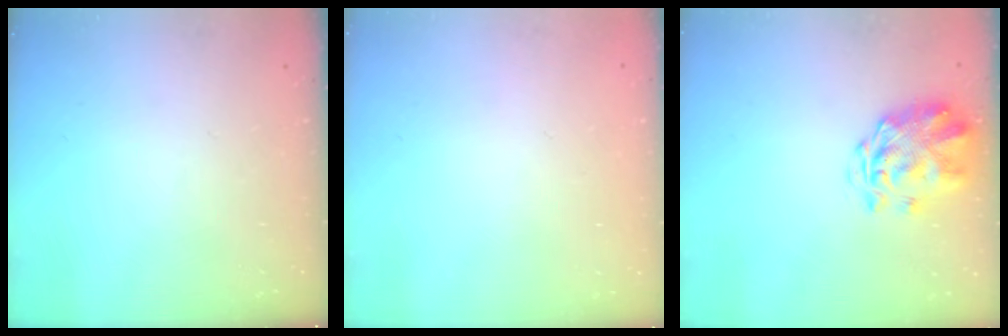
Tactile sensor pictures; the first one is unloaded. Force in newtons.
{"total": 1.8, "press": 1.8, "slide": 0.2}
{"total": 3.1, "press": 2.7, "slide": 1.5}